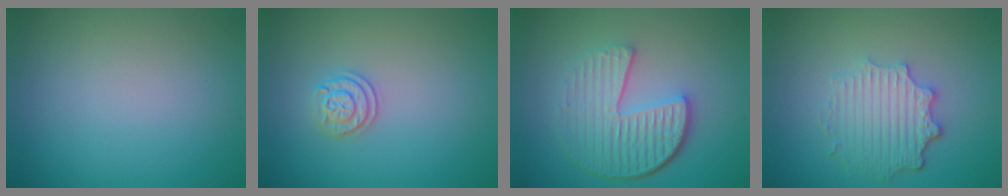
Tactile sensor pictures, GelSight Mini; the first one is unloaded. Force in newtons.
{"total": 2.0, "press": 1.8, "slide": 0.9}
{"total": 6.2, "press": 4.4, "slide": 4.3}
{"total": 4.5, "press": 3.6, "slide": 2.7}